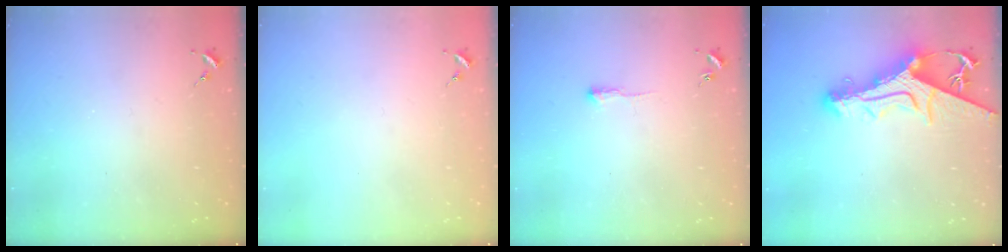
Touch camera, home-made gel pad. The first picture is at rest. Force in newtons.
{"total": 0.0}
{"total": 2.5, "press": 2.5, "slide": 0.4}
{"total": 13.4, "press": 13.3, "slide": 1.4}